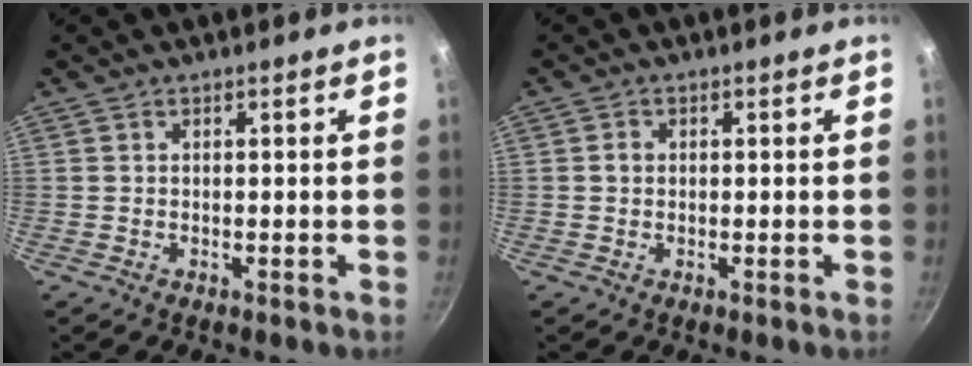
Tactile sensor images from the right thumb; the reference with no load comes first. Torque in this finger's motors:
{"motor_torque": [-0.06, 0.25, 0.36, 0.26, -0.01]}